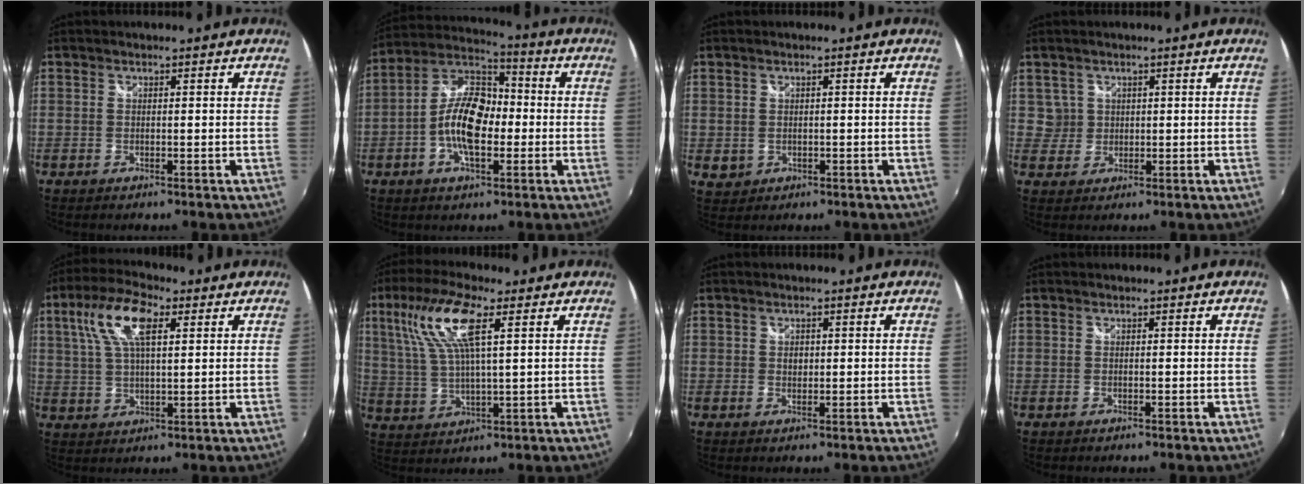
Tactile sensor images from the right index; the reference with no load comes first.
{"total": 12.7, "force": [-2.6, 6.4, 10.6], "torque": [-0.210, 0.014, -0.055]}
{"total": 2.3, "force": [0.0, 2.2, 0.7], "torque": [-0.009, 0.001, 0.005]}
{"total": 2.7, "force": [0.9, 2.5, -0.2], "torque": [0.019, 0.013, 0.013]}
{"total": 11.0, "force": [4.2, 4.4, 9.1], "torque": [-0.181, 0.024, 0.077]}
{"total": 11.8, "force": [4.9, 2.8, 10.3], "torque": [-0.209, 0.014, 0.100]}
{"total": 1.4, "force": [0.1, 1.1, 0.8], "torque": [-0.011, 0.001, 0.001]}
{"total": 0.0}